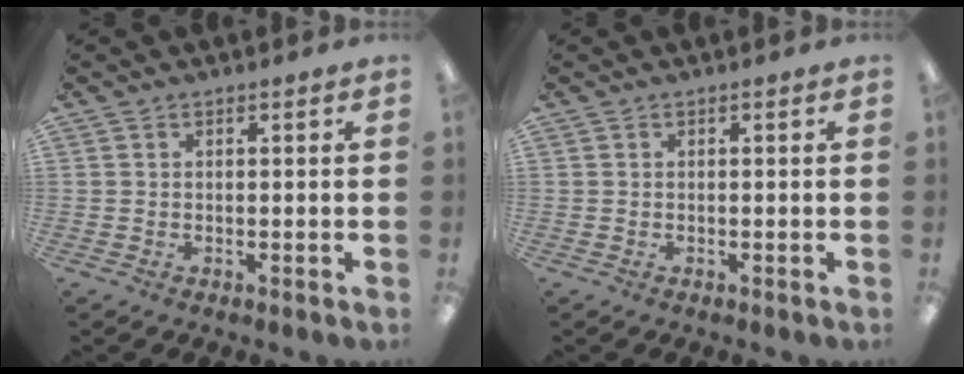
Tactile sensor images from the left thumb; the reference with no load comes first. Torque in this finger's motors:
{"motor_torque": [0.00, 0.00, 0.02, -0.01, 0.00]}